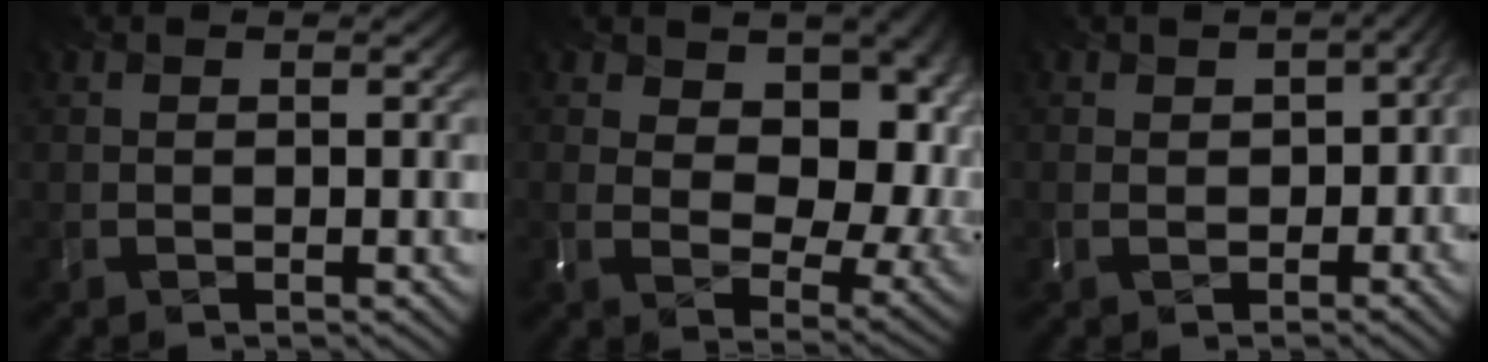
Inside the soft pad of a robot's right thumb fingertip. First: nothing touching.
{"total": 10.5, "force": [3.0, 6.6, 7.6], "torque": [-0.153, -0.029, 0.089]}
{"total": 5.1, "force": [-0.4, 3.6, 3.6], "torque": [-0.073, -0.005, 0.022]}